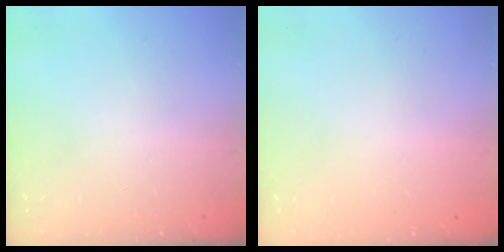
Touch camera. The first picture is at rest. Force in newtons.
{"total": 0.0}